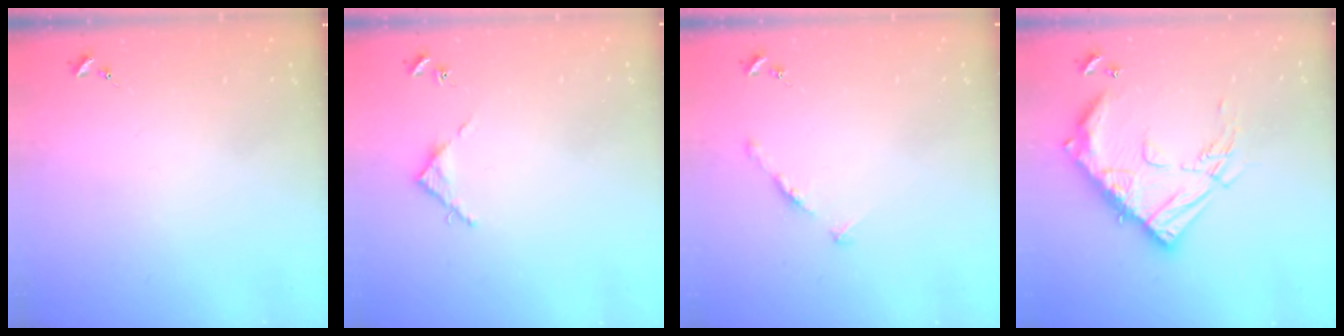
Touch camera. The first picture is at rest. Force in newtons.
{"total": 3.6, "press": 3.6, "slide": 0.3}
{"total": 4.8, "press": 4.7, "slide": 0.5}
{"total": 21.3, "press": 21.2, "slide": 2.1}